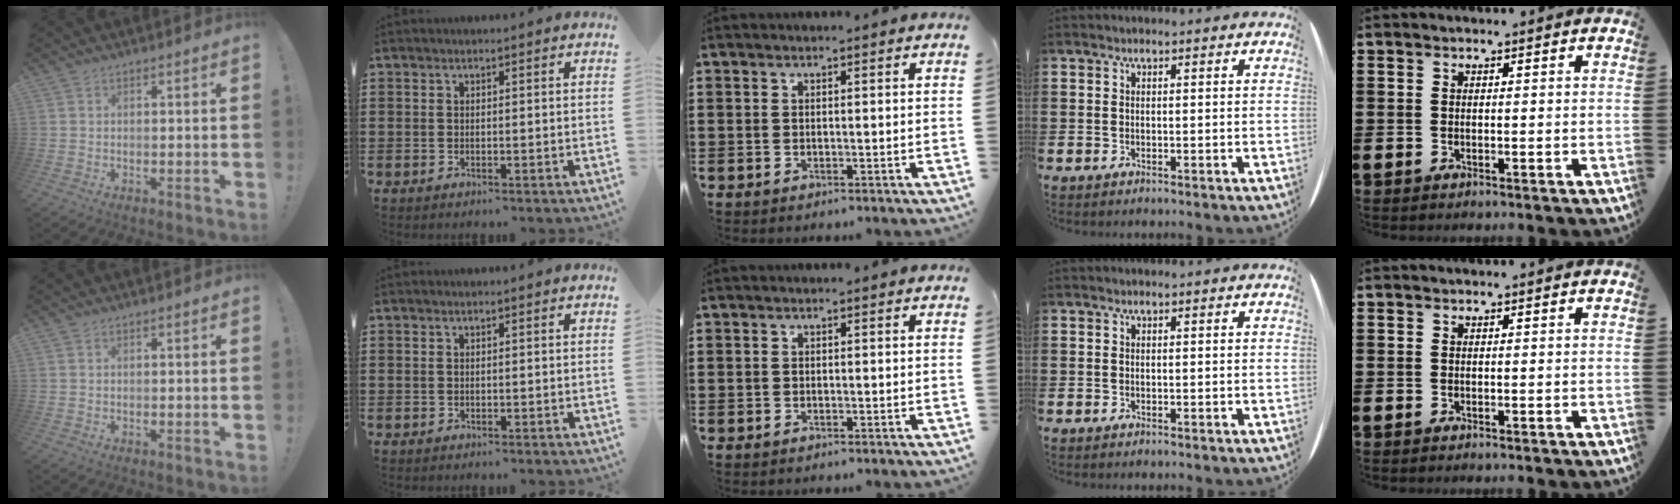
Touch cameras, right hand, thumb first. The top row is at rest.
{}